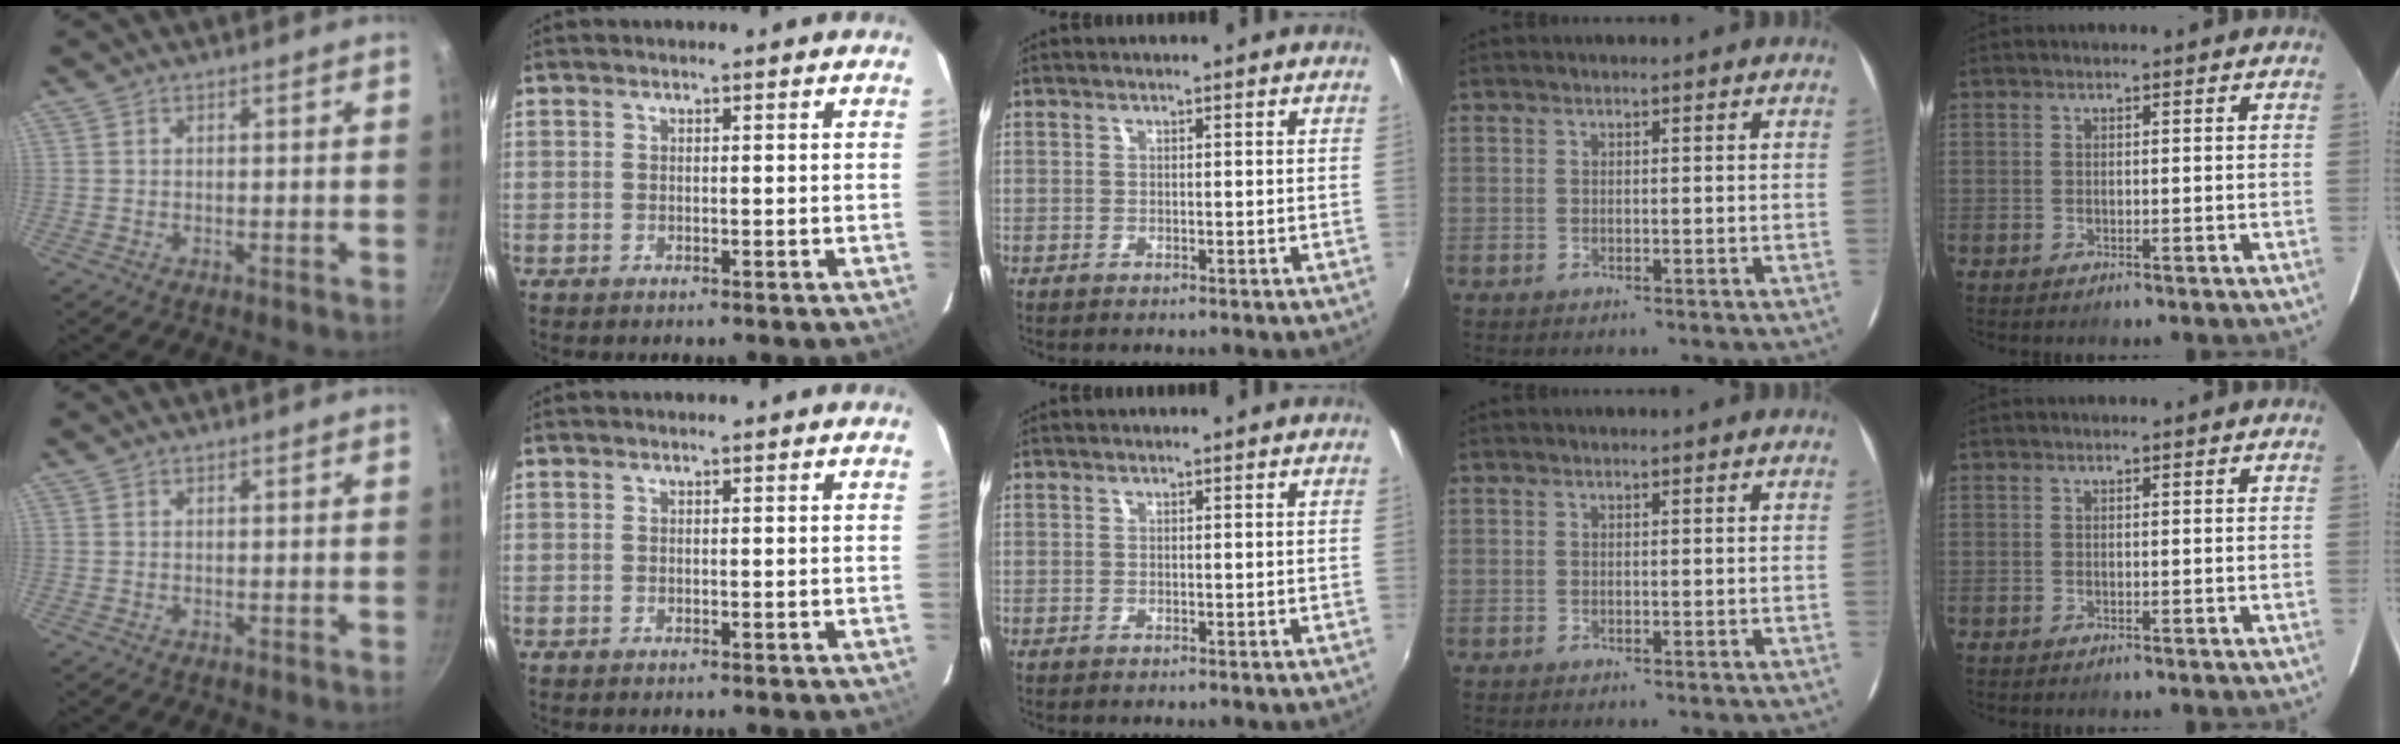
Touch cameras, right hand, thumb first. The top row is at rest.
{}